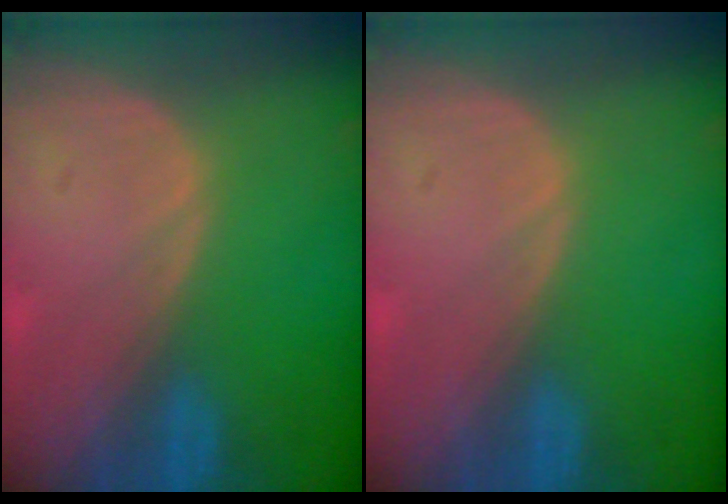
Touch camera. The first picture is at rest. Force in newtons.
{"total": 0.0}